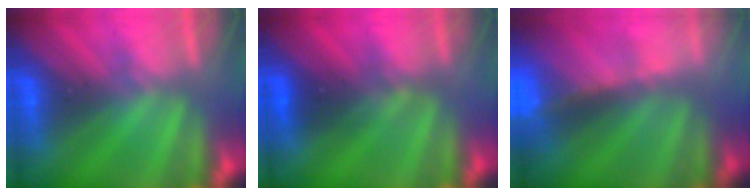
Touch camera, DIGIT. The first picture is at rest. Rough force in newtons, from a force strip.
{"total": 2.7}
{"total": 9.6}